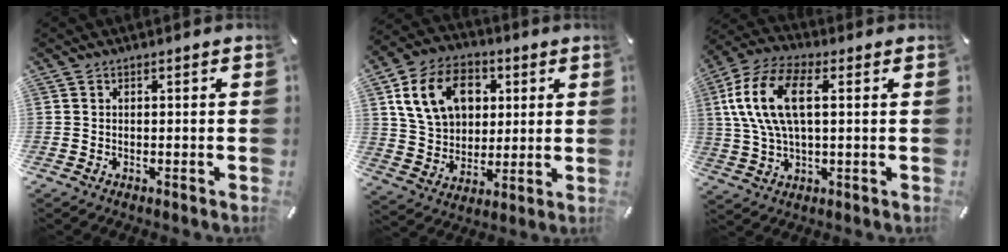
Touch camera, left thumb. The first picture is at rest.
{"total": 15.2, "force": [4.7, 11.9, 8.2], "torque": [-0.164, 0.009, 0.092]}
{"total": 14.2, "force": [3.5, 6.7, 12.1], "torque": [-0.274, -0.003, 0.056]}